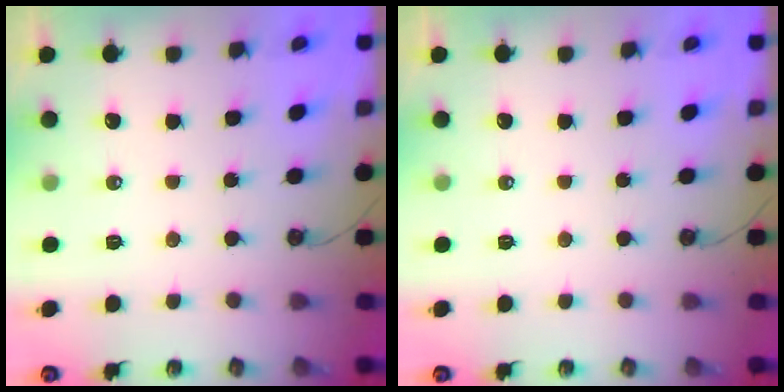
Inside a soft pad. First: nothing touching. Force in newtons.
{"total": 0.0}